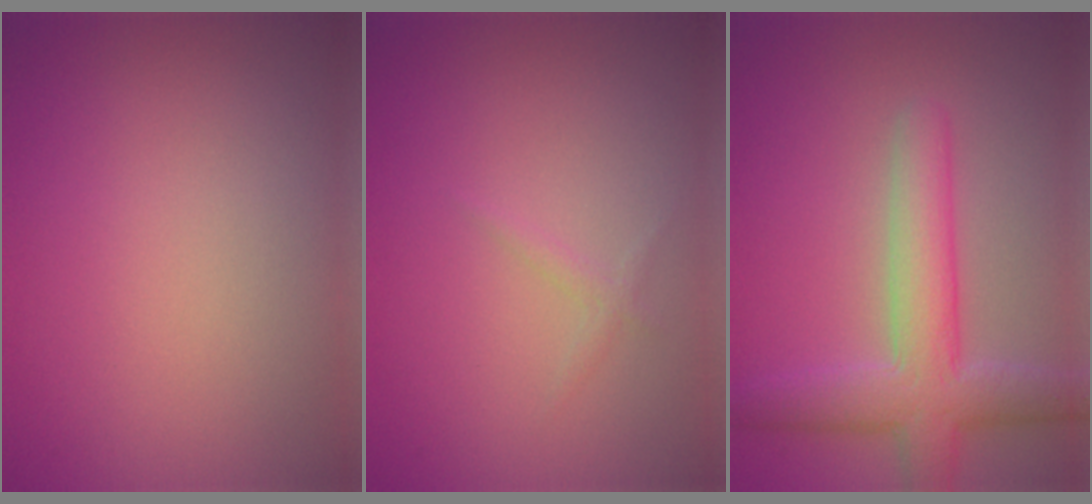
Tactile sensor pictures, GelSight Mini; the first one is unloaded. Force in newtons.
{"total": 0.7, "press": 0.7, "slide": 0.0}
{"total": 5.7, "press": 5.7, "slide": 0.2}